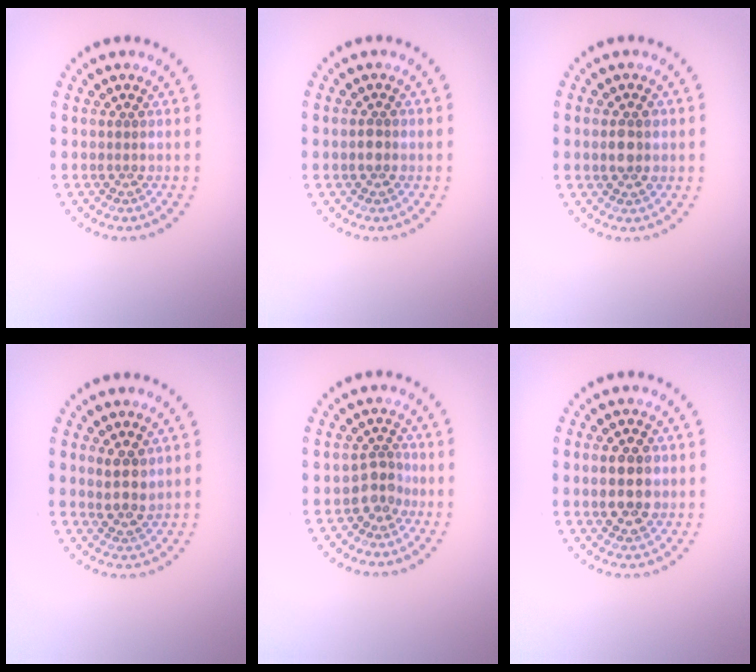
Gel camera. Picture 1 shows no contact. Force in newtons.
{"total": 1.1, "press": 1.1, "slide": 0.3}
{"total": 2.5, "press": 2.5, "slide": 0.3}
{"total": 2.6, "press": 2.4, "slide": 1.0}
{"total": 2.2, "press": 1.7, "slide": 1.5}
{"total": 3.9, "press": 3.9, "slide": 0.0}